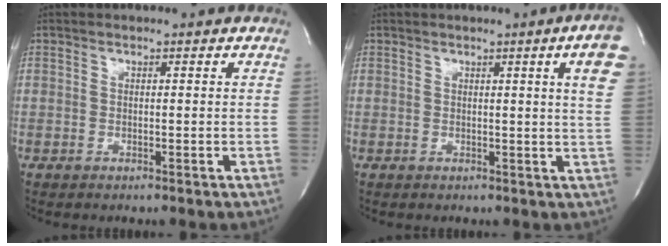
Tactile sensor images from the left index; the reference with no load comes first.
{"total": 5.3, "force": [2.3, -0.7, 4.7], "torque": [-0.058, -0.014, 0.018]}